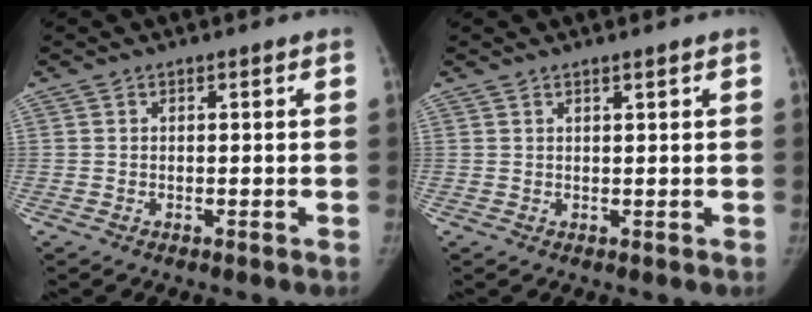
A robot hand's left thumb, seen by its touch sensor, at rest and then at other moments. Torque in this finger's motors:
{"motor_torque": [-0.37, -0.08, -0.04, 0.11, -0.04]}